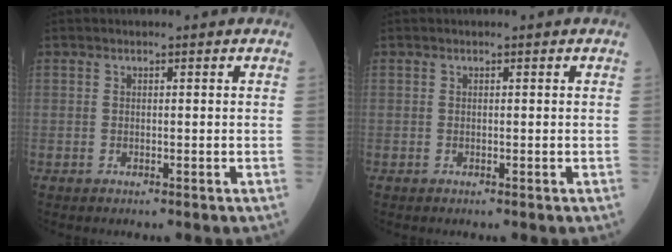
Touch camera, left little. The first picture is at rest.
{"total": 0.0}